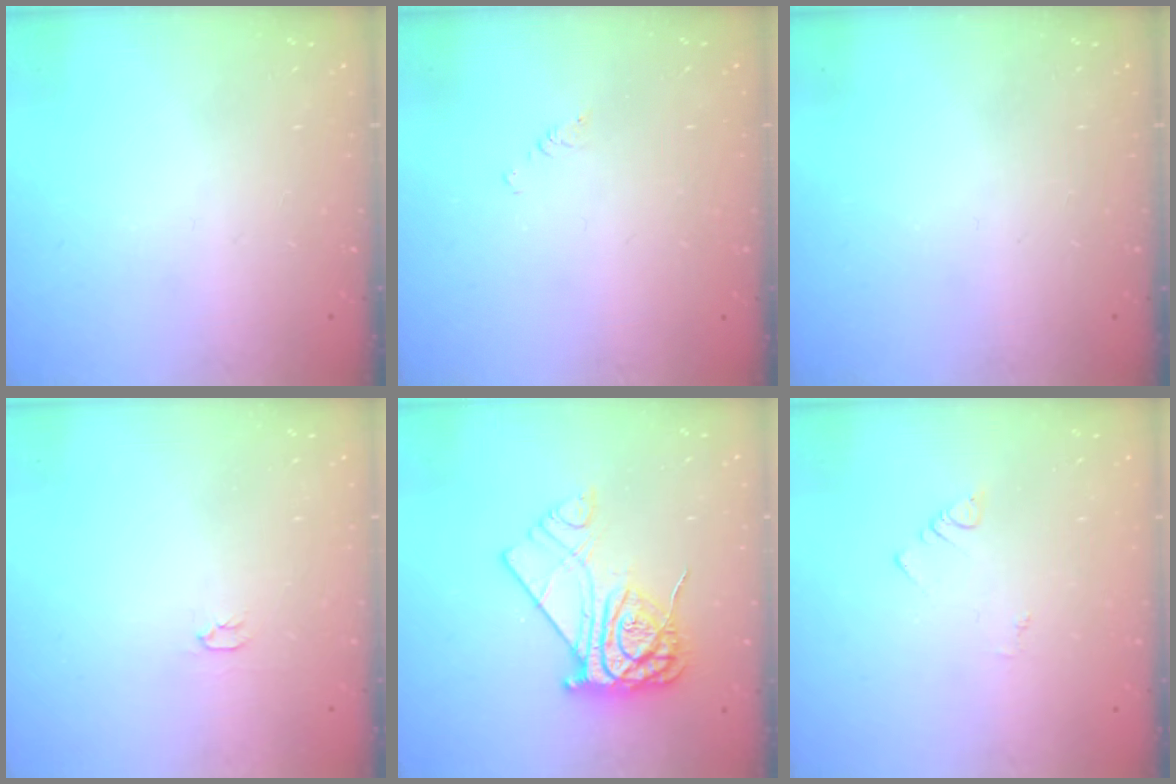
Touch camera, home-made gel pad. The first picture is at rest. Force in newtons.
{"total": 1.2, "press": 1.2, "slide": 0.2}
{"total": 0.0}
{"total": 2.0, "press": 2.0, "slide": 0.3}
{"total": 12.8, "press": 12.7, "slide": 1.2}
{"total": 1.1, "press": 1.1, "slide": 0.3}